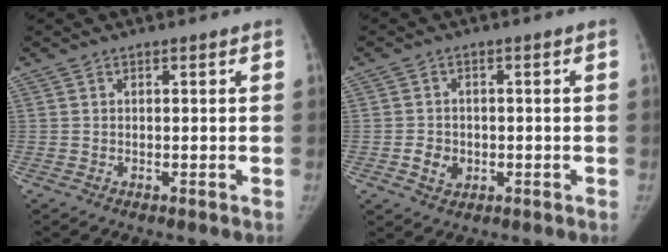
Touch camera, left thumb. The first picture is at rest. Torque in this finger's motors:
{"motor_torque": [-0.06, 0.07, 0.03, 0.06, 0.00]}